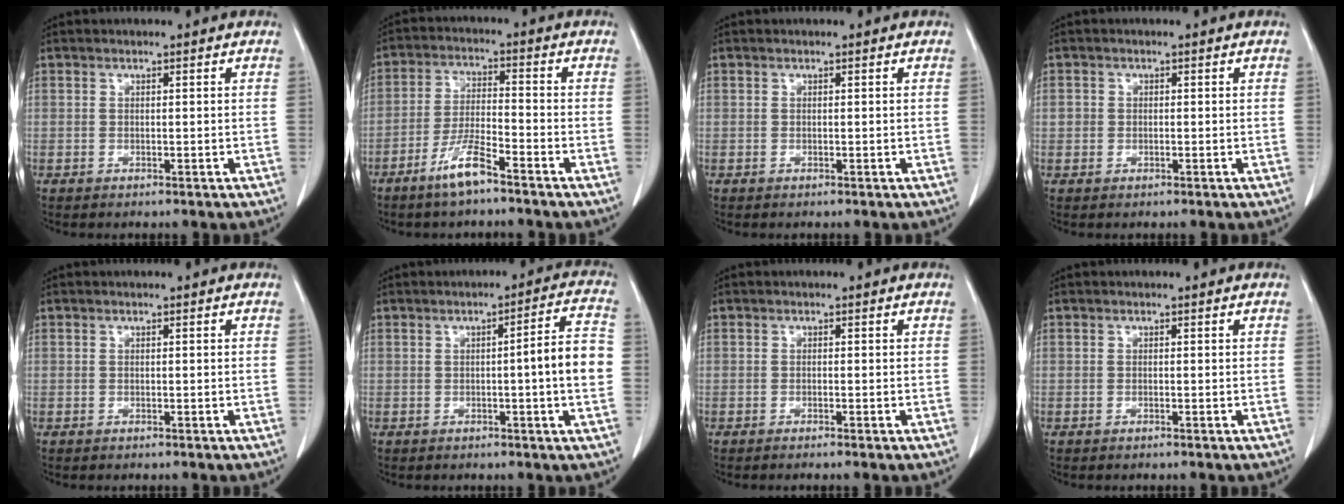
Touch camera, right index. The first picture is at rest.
{"total": 6.8, "force": [-4.8, 0.6, 4.8], "torque": [-0.101, -0.009, -0.095]}
{"total": 0.0}
{"total": 1.3, "force": [0.0, 1.2, 0.4], "torque": [-0.005, 0.007, 0.001]}
{"total": 0.0}
{"total": 7.2, "force": [-0.7, -0.2, 7.2], "torque": [-0.096, 0.010, -0.012]}
{"total": 0.9, "force": [-0.7, -0.3, 0.5], "torque": [-0.007, 0.003, -0.012]}
{"total": 0.0}